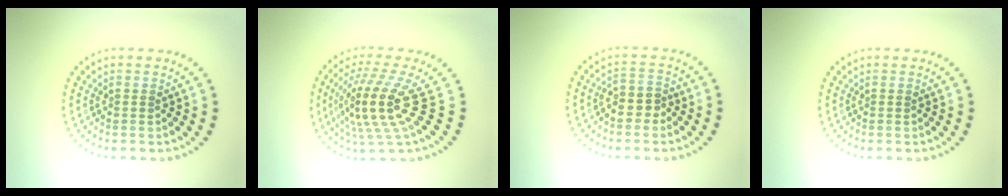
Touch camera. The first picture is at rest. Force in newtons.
{"total": 5.4, "press": 4.0, "slide": 3.7}
{"total": 2.3, "press": 2.1, "slide": 0.9}
{"total": 0.0}